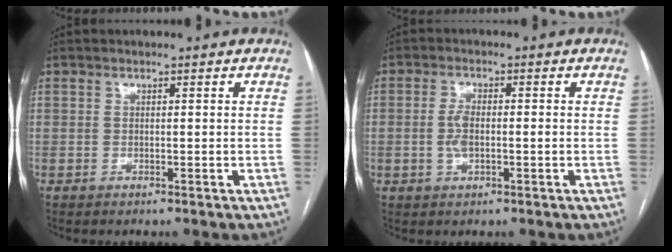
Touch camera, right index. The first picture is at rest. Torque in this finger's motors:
{"motor_torque": [0.55, 0.06, 0.34, 0.08]}